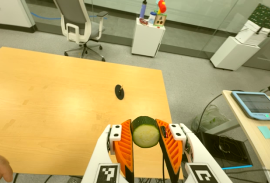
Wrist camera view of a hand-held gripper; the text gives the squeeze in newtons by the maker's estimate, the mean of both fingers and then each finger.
{"total": 13.1, "left": 13.9, "right": 12.4}